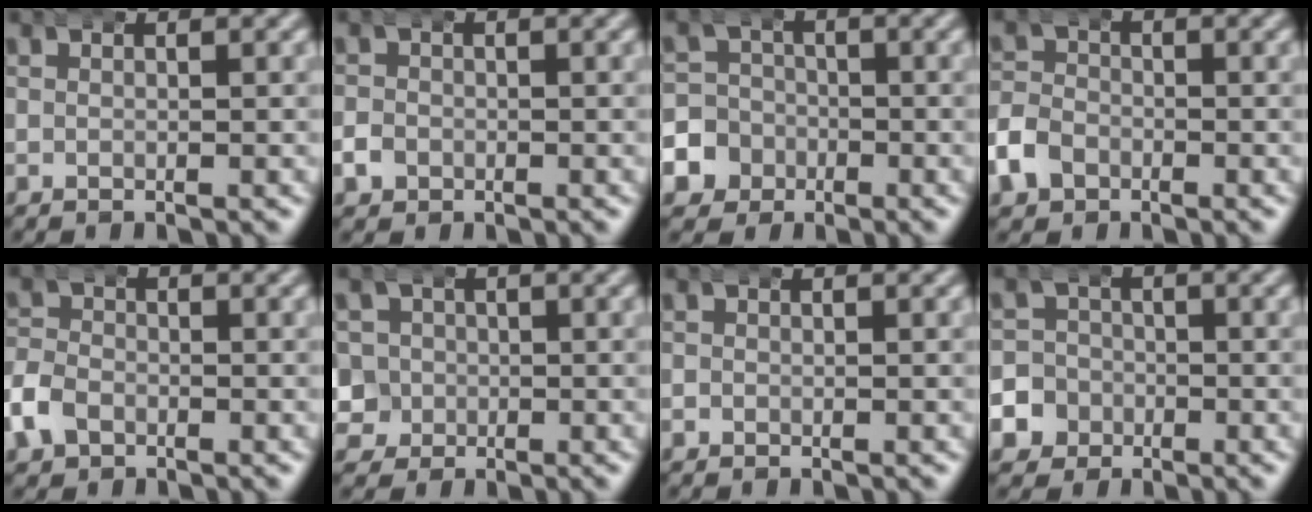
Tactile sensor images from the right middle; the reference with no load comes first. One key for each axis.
{"total": 1.8, "fx": -0.7, "fy": 1.7, "fz": 0.4, "tx": -0.015, "ty": -0.002, "tz": -0.017}
{"total": 9.4, "fx": -3.5, "fy": 8.6, "fz": 1.7, "tx": -0.060, "ty": -0.032, "tz": -0.067}
{"total": 3.7, "fx": -1.9, "fy": 3.0, "fz": 0.9, "tx": -0.026, "ty": 0.001, "tz": -0.042}
{"total": 3.1, "fx": -1.6, "fy": 2.5, "fz": 1.0, "tx": -0.029, "ty": 0.001, "tz": -0.035}
{"total": 7.2, "fx": -1.6, "fy": 6.7, "fz": 2.0, "tx": -0.060, "ty": -0.029, "tz": -0.030}
{"total": 0.6, "fx": -0.2, "fy": 0.5, "fz": -0.1, "tx": -0.002, "ty": -0.001, "tz": -0.006}
{"total": 9.4, "fx": -3.7, "fy": 8.5, "fz": 1.4, "tx": -0.055, "ty": -0.033, "tz": -0.070}